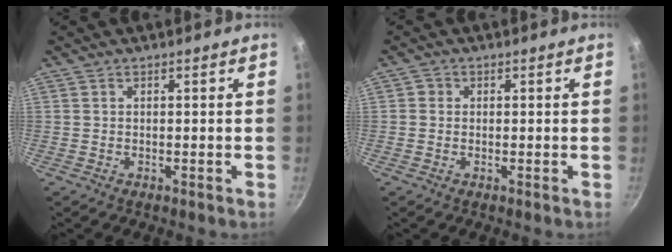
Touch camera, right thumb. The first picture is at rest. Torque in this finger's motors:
{"motor_torque": [0.19, 0.15, 0.37, 0.10, -0.02]}